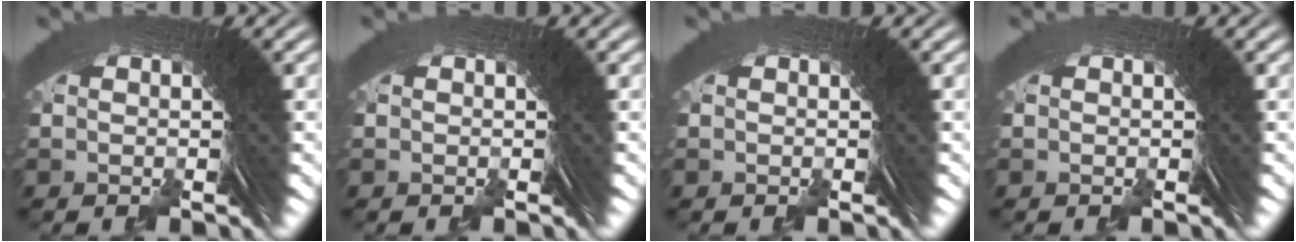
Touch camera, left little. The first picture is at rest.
{"total": 0.0}
{"total": 0.0}
{"total": 0.0}